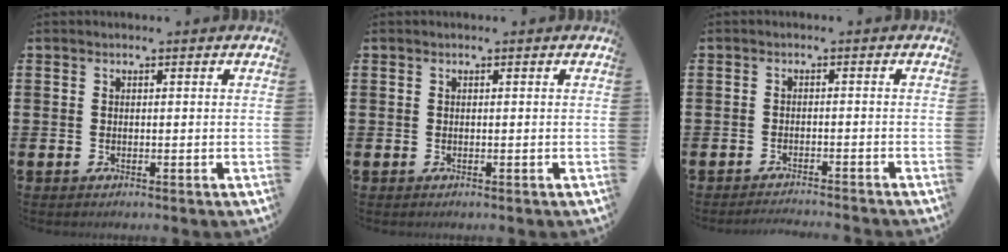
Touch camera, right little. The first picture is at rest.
{"total": 0.0}
{"total": 1.4, "force": [-1.4, -0.3, 0.0], "torque": [0.000, 0.005, -0.028]}